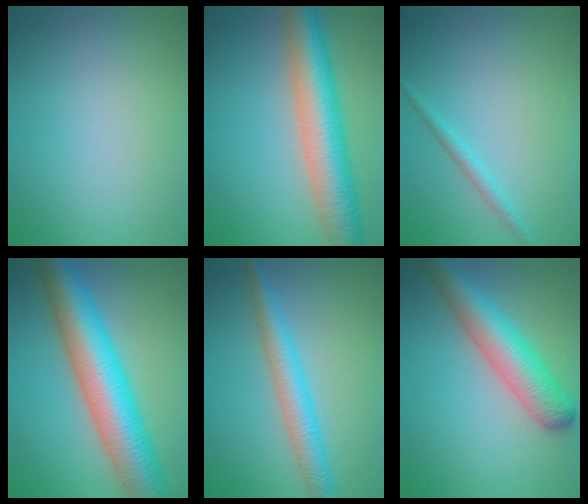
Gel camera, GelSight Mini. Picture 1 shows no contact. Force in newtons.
{"total": 9.3, "press": 9.3, "slide": 0.4}
{"total": 1.4, "press": 1.4, "slide": 0.0}
{"total": 11.5, "press": 11.5, "slide": 0.3}
{"total": 4.3, "press": 4.3, "slide": 0.1}
{"total": 6.7, "press": 6.7, "slide": 0.2}